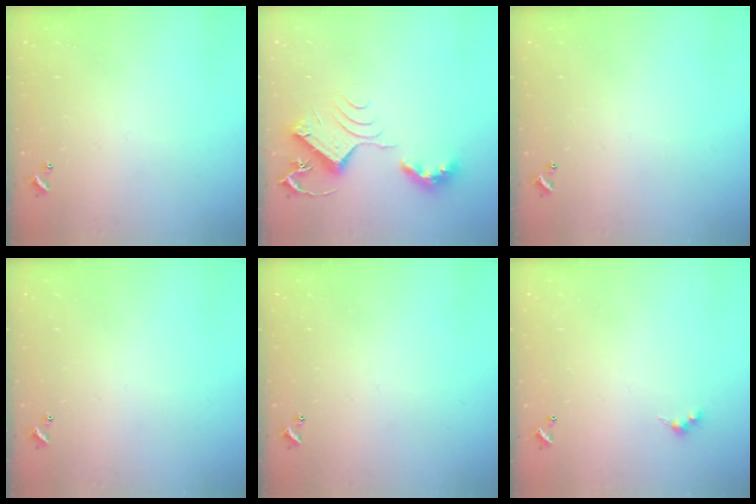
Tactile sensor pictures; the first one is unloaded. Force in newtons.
{"total": 9.6, "press": 9.6, "slide": 0.5}
{"total": 0.0}
{"total": 0.0}
{"total": 0.0}
{"total": 2.4, "press": 2.4, "slide": 0.4}